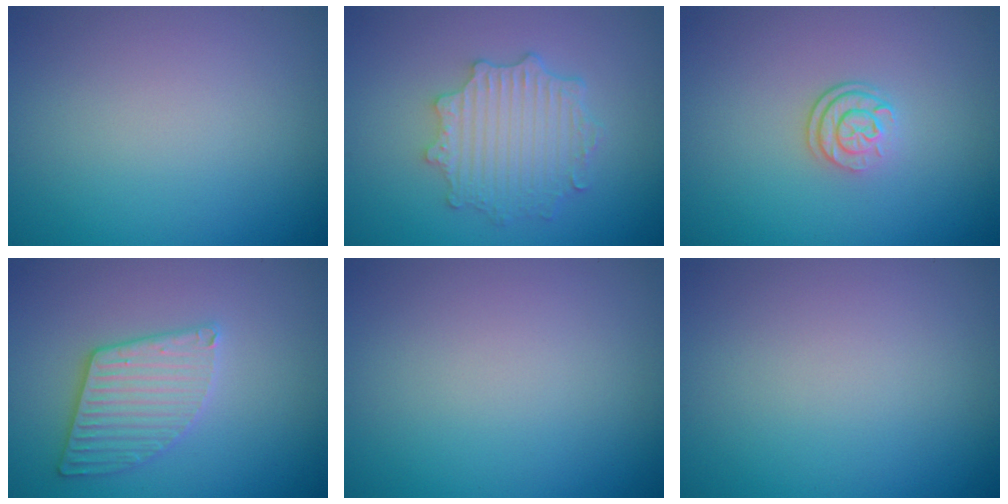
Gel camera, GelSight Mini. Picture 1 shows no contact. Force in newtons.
{"total": 4.6, "press": 3.7, "slide": 2.7}
{"total": 2.4, "press": 1.7, "slide": 1.7}
{"total": 3.4, "press": 3.4, "slide": 0.5}
{"total": 0.0}
{"total": 0.0}